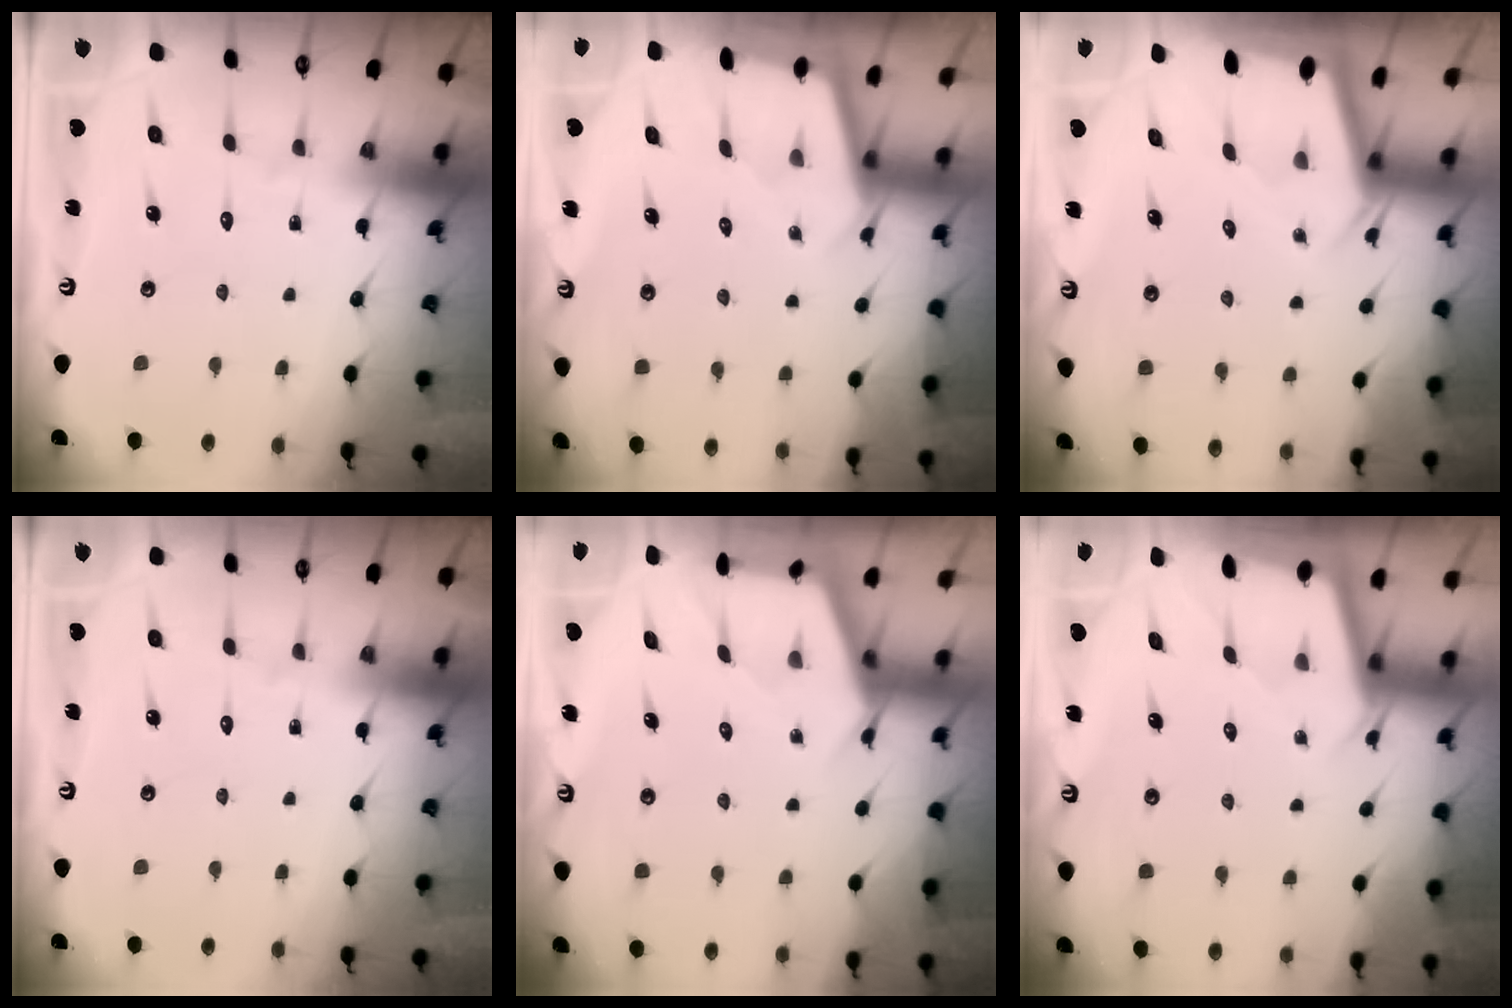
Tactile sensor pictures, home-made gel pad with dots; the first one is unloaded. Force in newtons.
{"total": 1.8, "press": 1.8, "slide": 0.2}
{"total": 2.4, "press": 2.4, "slide": 0.2}
{"total": 0.0}
{"total": 2.7, "press": 2.6, "slide": 0.3}
{"total": 2.0, "press": 2.0, "slide": 0.3}